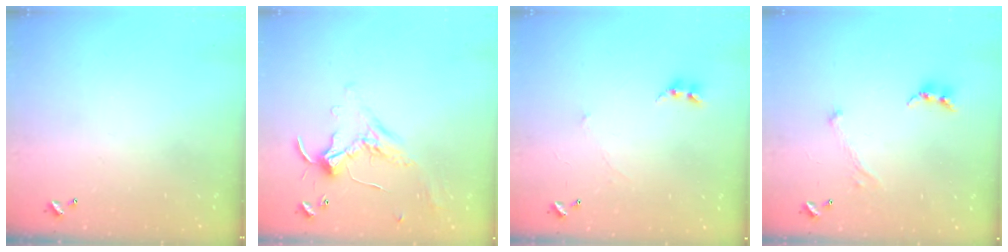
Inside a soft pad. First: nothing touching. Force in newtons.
{"total": 0.9, "press": 0.8, "slide": 0.4}
{"total": 0.9, "press": 0.8, "slide": 0.5}
{"total": 0.8, "press": 0.7, "slide": 0.4}